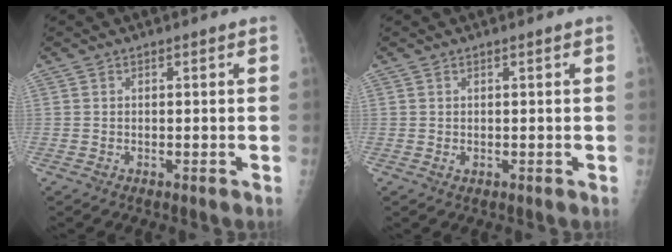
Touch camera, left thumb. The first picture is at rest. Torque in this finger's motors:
{"motor_torque": [-0.22, 0.14, 0.15, 0.09, -0.01]}